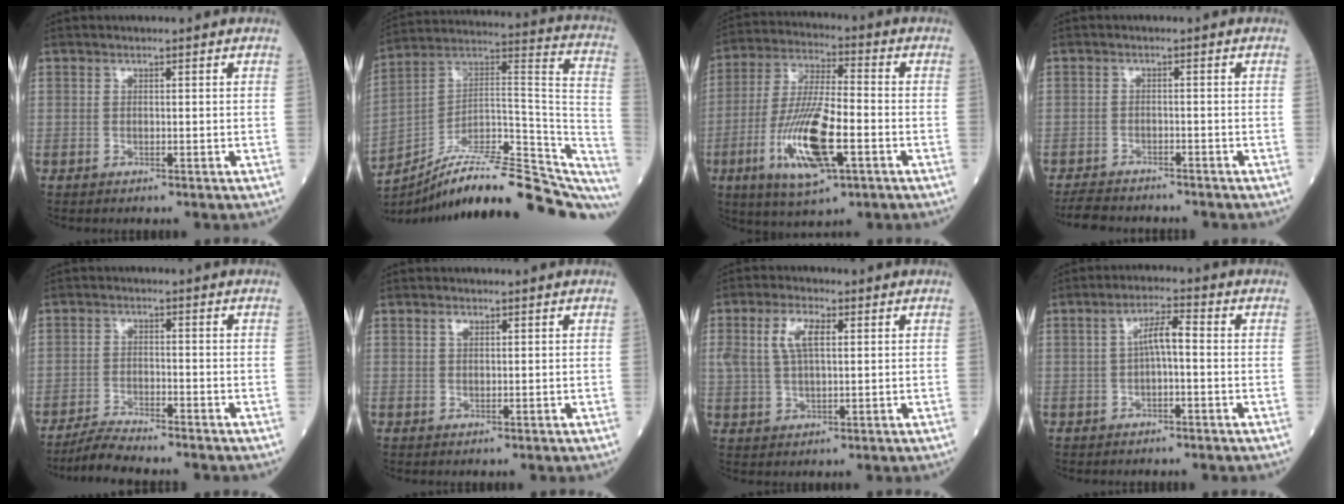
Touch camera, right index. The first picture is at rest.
{"total": 27.8, "force": [-22.6, 5.5, 15.1], "torque": [-0.163, 0.032, -0.336]}
{"total": 14.8, "force": [-5.1, 3.3, 13.5], "torque": [-0.272, -0.015, -0.089]}
{"total": 5.8, "force": [-5.4, 1.4, 1.6], "torque": [-0.026, -0.012, -0.088]}
{"total": 4.9, "force": [-4.6, -0.4, 1.6], "torque": [-0.032, -0.020, -0.087]}
{"total": 1.1, "force": [0.6, 0.6, 0.7], "torque": [-0.014, 0.001, 0.011]}
{"total": 6.0, "force": [1.8, 2.4, 5.1], "torque": [-0.115, 0.012, 0.041]}
{"total": 4.2, "force": [0.0, 0.9, 4.1], "torque": [-0.071, 0.015, -0.001]}